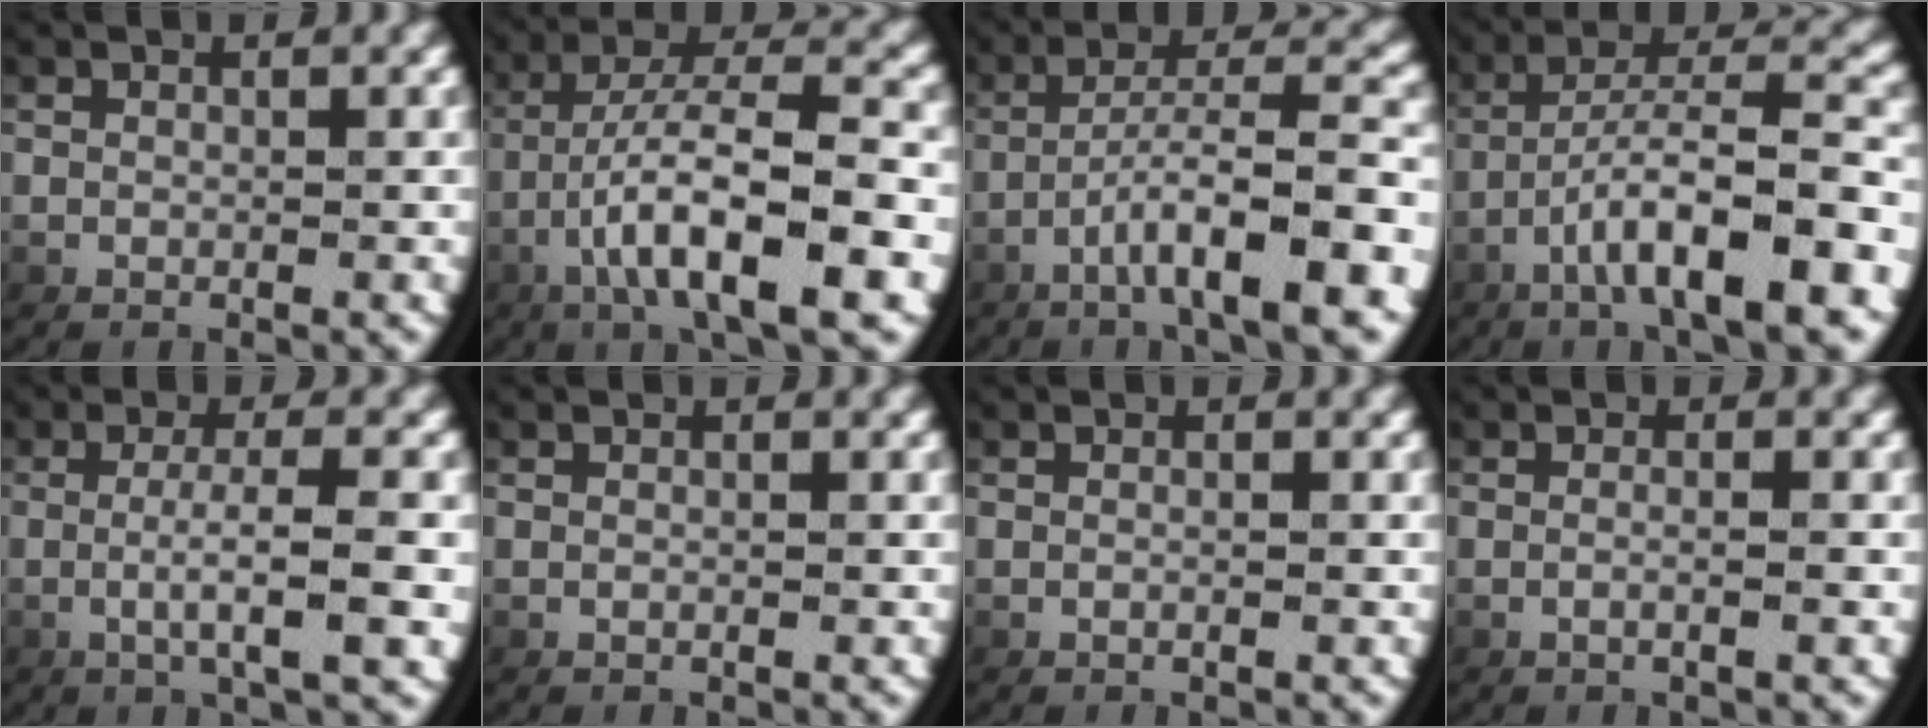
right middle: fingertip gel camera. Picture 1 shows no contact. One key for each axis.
{"total": 8.4, "fx": -1.5, "fy": 2.5, "fz": 7.9, "tx": -0.145, "ty": -0.006, "tz": -0.013}
{"total": 7.1, "fx": -3.1, "fy": 1.4, "fz": 6.3, "tx": -0.101, "ty": 0.010, "tz": -0.047}
{"total": 7.9, "fx": -3.1, "fy": 2.1, "fz": 7.0, "tx": -0.118, "ty": 0.006, "tz": -0.044}
{"total": 3.9, "fx": -0.6, "fy": -0.1, "fz": 3.8, "tx": -0.076, "ty": 0.000, "tz": -0.008}
{"total": 0.5, "fx": -0.3, "fy": 0.4, "fz": 0.1, "tx": 0.001, "ty": 0.009, "tz": -0.012}
{"total": 0.7, "fx": -0.5, "fy": 0.2, "fz": 0.3, "tx": -0.005, "ty": 0.007, "tz": -0.013}
{"total": 1.4, "fx": -0.8, "fy": -0.1, "fz": 1.1, "tx": -0.027, "ty": 0.000, "tz": -0.013}